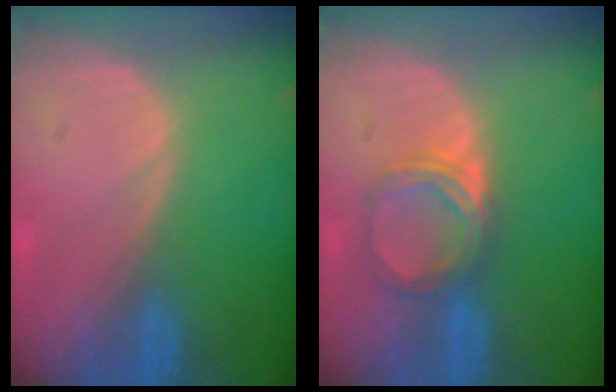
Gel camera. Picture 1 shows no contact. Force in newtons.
{"total": 5.2, "press": 4.7, "slide": 2.3}